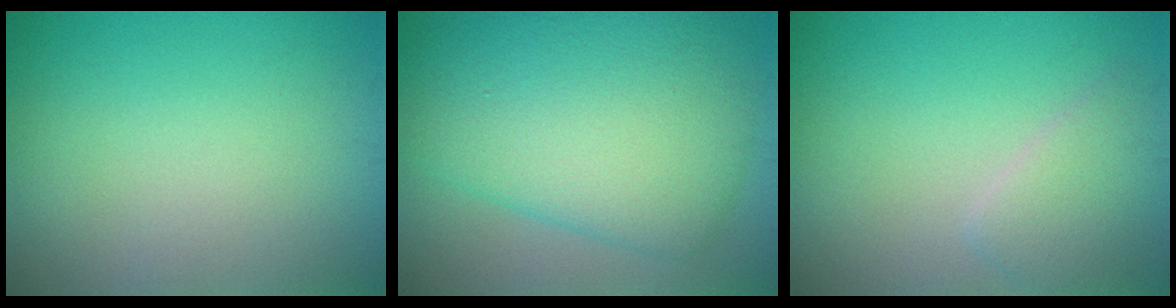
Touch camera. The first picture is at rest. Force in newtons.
{"total": 9.9, "press": 9.9, "slide": 0.2}
{"total": 2.5, "press": 2.5, "slide": 0.1}